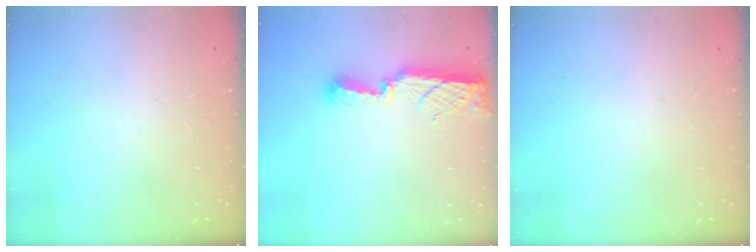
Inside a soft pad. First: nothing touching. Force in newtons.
{"total": 11.4, "press": 10.2, "slide": 4.9}
{"total": 0.0}